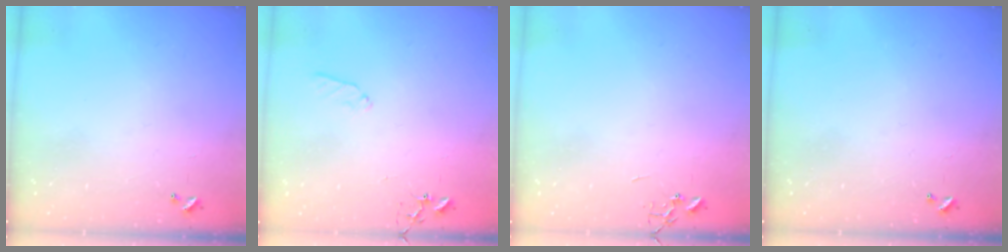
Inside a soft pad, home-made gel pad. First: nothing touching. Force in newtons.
{"total": 6.6, "press": 6.5, "slide": 0.6}
{"total": 0.0}
{"total": 0.0}